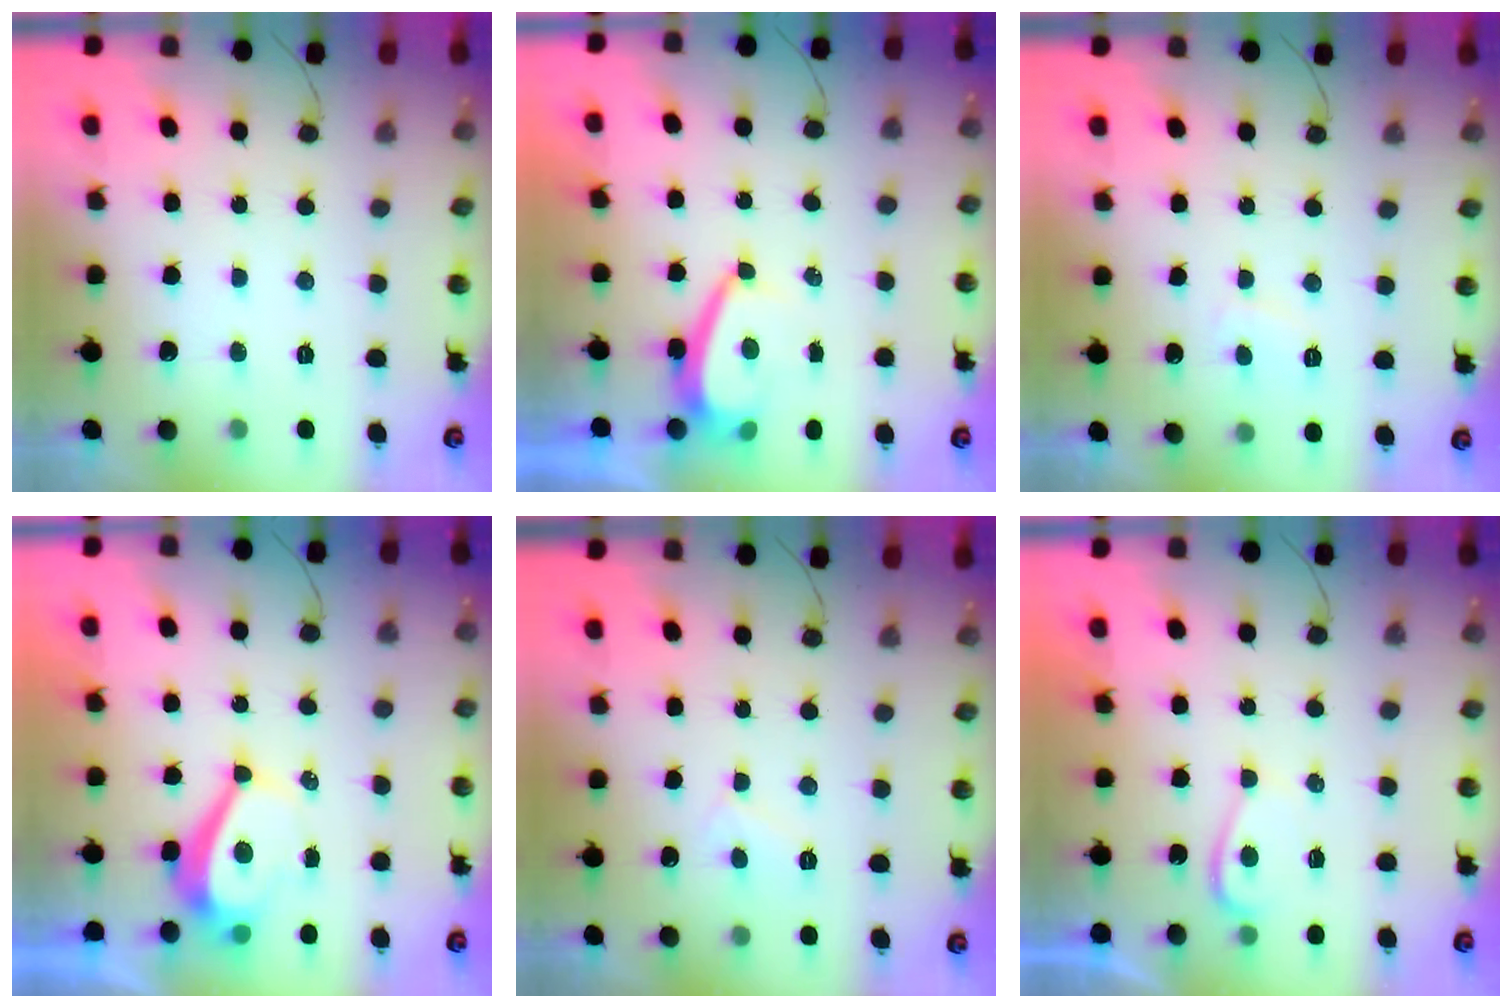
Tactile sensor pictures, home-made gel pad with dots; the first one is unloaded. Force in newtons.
{"total": 2.8, "press": 2.7, "slide": 0.5}
{"total": 2.7, "press": 2.6, "slide": 0.8}
{"total": 3.9, "press": 3.8, "slide": 0.5}
{"total": 4.9, "press": 4.8, "slide": 0.6}
{"total": 1.2, "press": 1.1, "slide": 0.6}